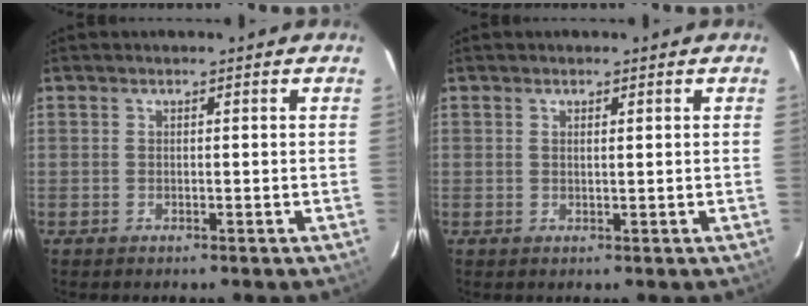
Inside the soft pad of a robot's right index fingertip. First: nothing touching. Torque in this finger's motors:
{"motor_torque": [-0.13, 0.12, -0.05, -0.01]}